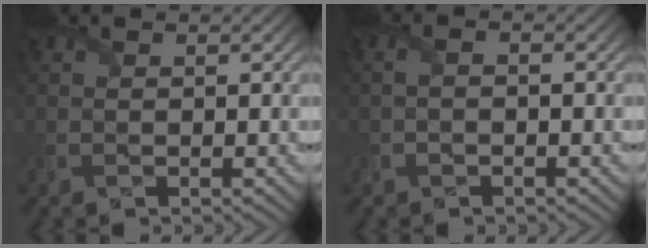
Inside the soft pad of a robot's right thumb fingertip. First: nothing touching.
{"total": 1.3, "force": [-0.7, 0.6, 0.9], "torque": [-0.020, -0.001, -0.016]}